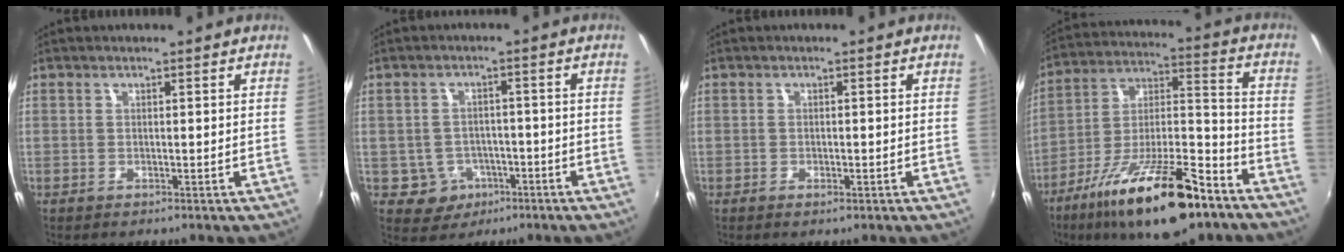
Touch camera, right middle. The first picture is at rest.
{"total": 5.8, "force": [-2.5, 5.0, 1.3], "torque": [-0.041, 0.011, -0.023]}
{"total": 1.1, "force": [-0.7, 0.4, 0.8], "torque": [-0.014, -0.002, -0.010]}
{"total": 22.7, "force": [-14.2, 6.7, 16.4], "torque": [-0.287, -0.018, -0.231]}